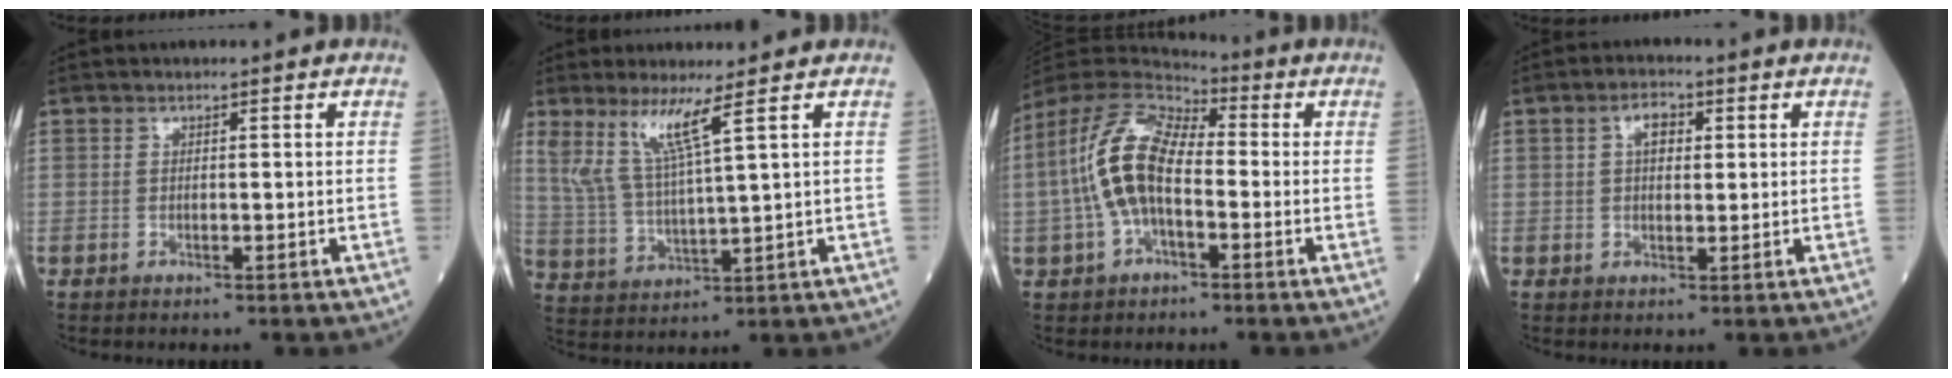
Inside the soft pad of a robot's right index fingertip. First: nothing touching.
{"total": 7.0, "force": [4.1, -0.6, 5.6], "torque": [-0.121, -0.007, 0.092]}
{"total": 12.0, "force": [-1.2, 5.6, 10.6], "torque": [-0.239, 0.029, -0.027]}
{"total": 3.5, "force": [1.0, 2.0, 2.7], "torque": [-0.048, 0.010, 0.015]}